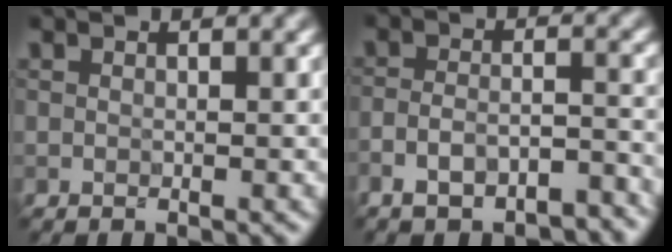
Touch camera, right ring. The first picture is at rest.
{"total": 6.2, "force": [-5.2, 1.9, 2.8], "torque": [-0.047, 0.000, -0.082]}